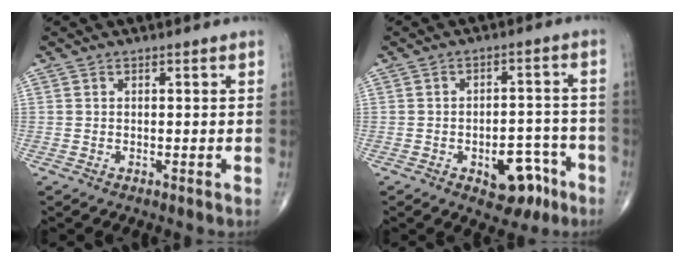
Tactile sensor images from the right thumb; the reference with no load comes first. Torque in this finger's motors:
{"motor_torque": [2.36, 1.36, 0.39, -0.64, 0.07]}